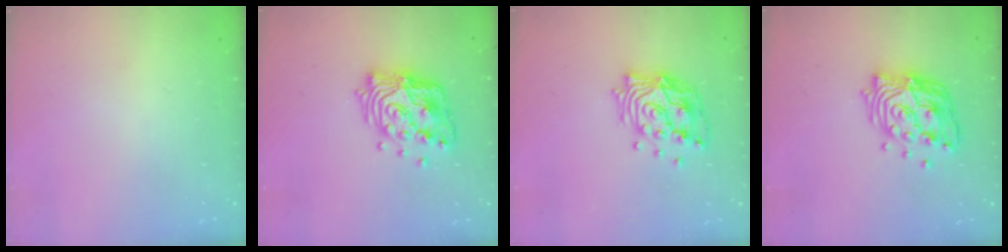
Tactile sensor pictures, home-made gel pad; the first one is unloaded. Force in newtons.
{"total": 16.7, "press": 16.7, "slide": 1.4}
{"total": 13.5, "press": 13.4, "slide": 1.0}
{"total": 15.6, "press": 15.6, "slide": 1.3}